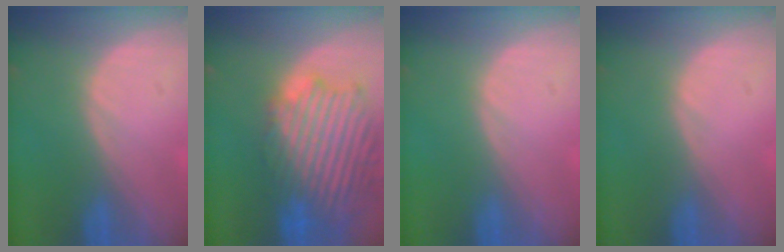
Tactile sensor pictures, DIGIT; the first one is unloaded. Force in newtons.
{"total": 14.0, "press": 11.9, "slide": 7.2}
{"total": 0.0}
{"total": 0.0}